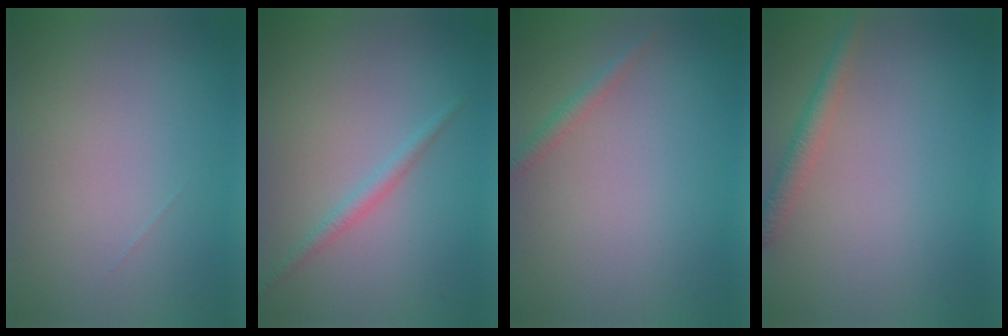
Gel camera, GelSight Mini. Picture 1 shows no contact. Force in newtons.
{"total": 1.3, "press": 1.3, "slide": 0.1}
{"total": 1.2, "press": 1.2, "slide": 0.0}
{"total": 1.8, "press": 1.8, "slide": 0.1}